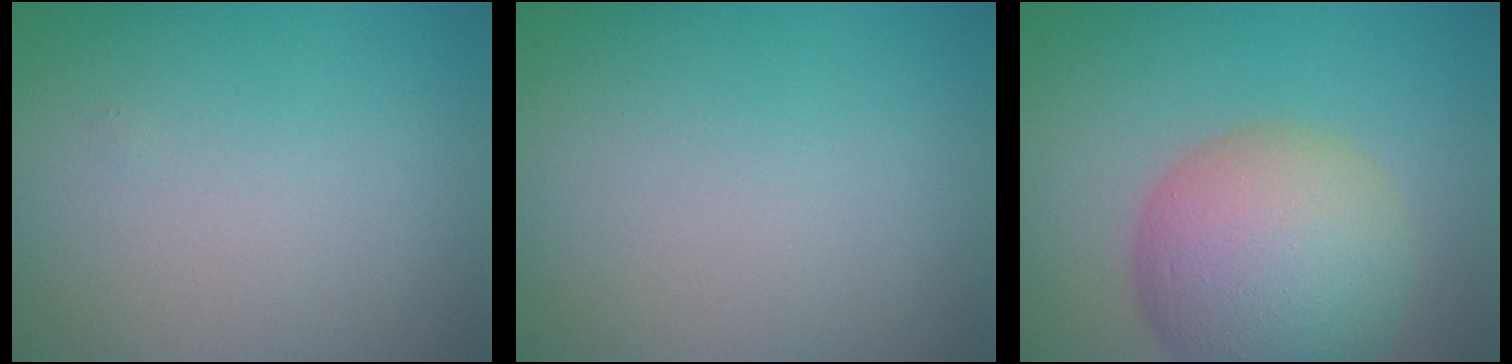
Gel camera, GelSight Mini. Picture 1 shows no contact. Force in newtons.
{"total": 0.0}
{"total": 9.4, "press": 9.4, "slide": 0.7}